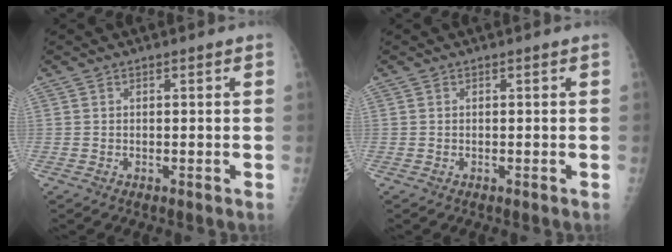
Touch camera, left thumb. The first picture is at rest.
{"total": 0.0}